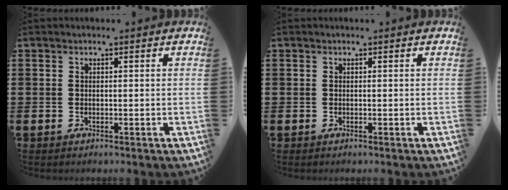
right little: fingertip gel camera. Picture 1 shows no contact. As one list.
[{"total": 0.0}]